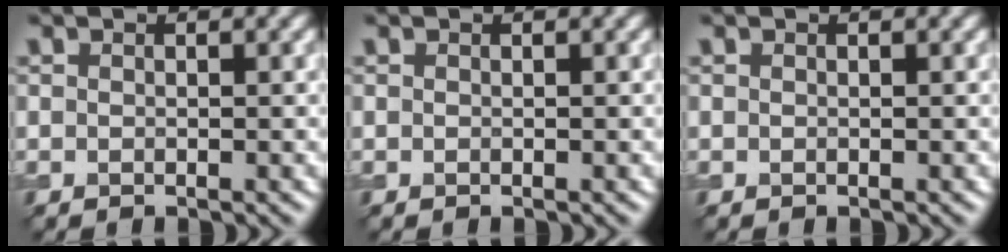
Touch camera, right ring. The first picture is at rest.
{"total": 0.0}
{"total": 0.0}